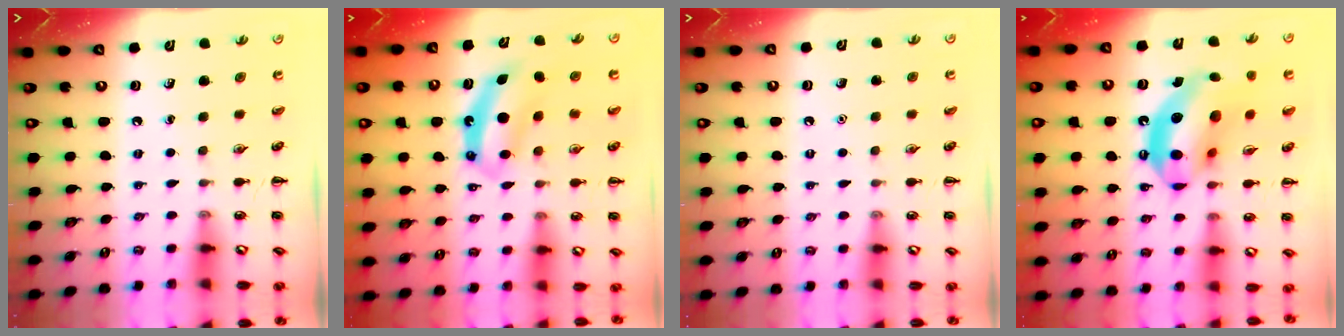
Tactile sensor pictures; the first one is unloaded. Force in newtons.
{"total": 6.9, "press": 6.9, "slide": 0.7}
{"total": 1.6, "press": 1.6, "slide": 0.1}
{"total": 18.5, "press": 17.8, "slide": 5.0}